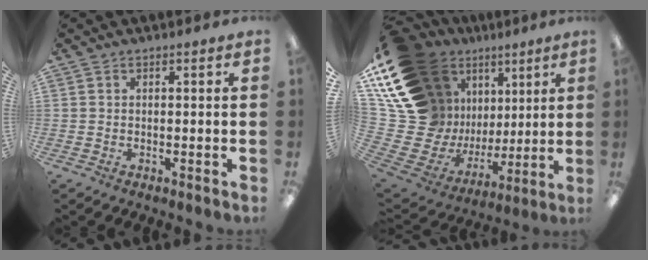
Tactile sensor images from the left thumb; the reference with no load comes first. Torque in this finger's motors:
{"motor_torque": [2.05, 2.96, 0.77, -0.34, 0.19]}